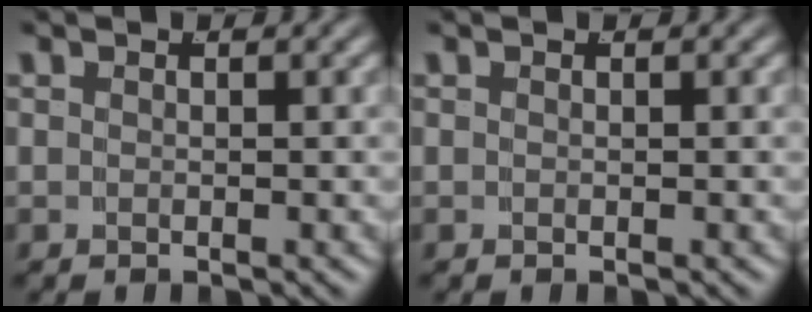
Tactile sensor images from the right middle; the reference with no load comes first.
{"total": 0.0}